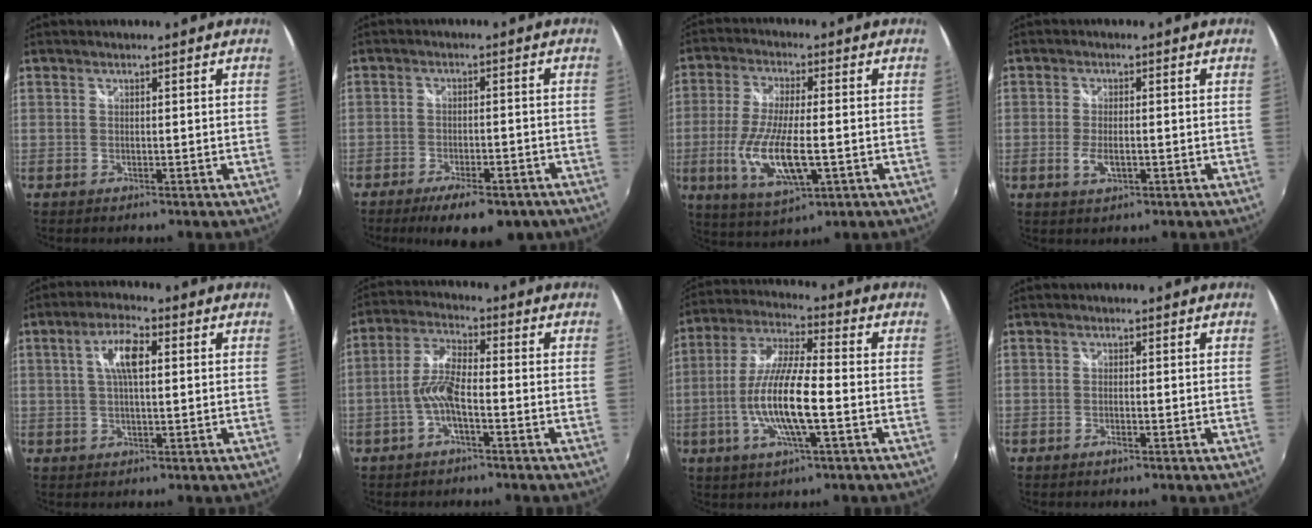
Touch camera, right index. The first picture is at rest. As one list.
[{"total": 12.7, "force": [-9.3, 4.3, 7.5], "torque": [-0.142, -0.022, -0.129]}, {"total": 13.4, "force": [-3.2, 3.9, 12.4], "torque": [-0.250, -0.021, -0.054]}, {"total": 3.8, "force": [-1.1, 1.5, 3.3], "torque": [-0.066, -0.006, -0.020]}, {"total": 6.3, "force": [1.4, 2.0, 5.8], "torque": [-0.107, 0.011, 0.025]}, {"total": 6.4, "force": [-2.3, 1.5, 5.8], "torque": [-0.129, 0.011, -0.046]}, {"total": 13.7, "force": [-3.3, 2.4, 13.1], "torque": [-0.263, -0.006, -0.064]}, {"total": 1.2, "force": [-0.7, 0.2, 1.0], "torque": [-0.019, -0.001, -0.012]}]